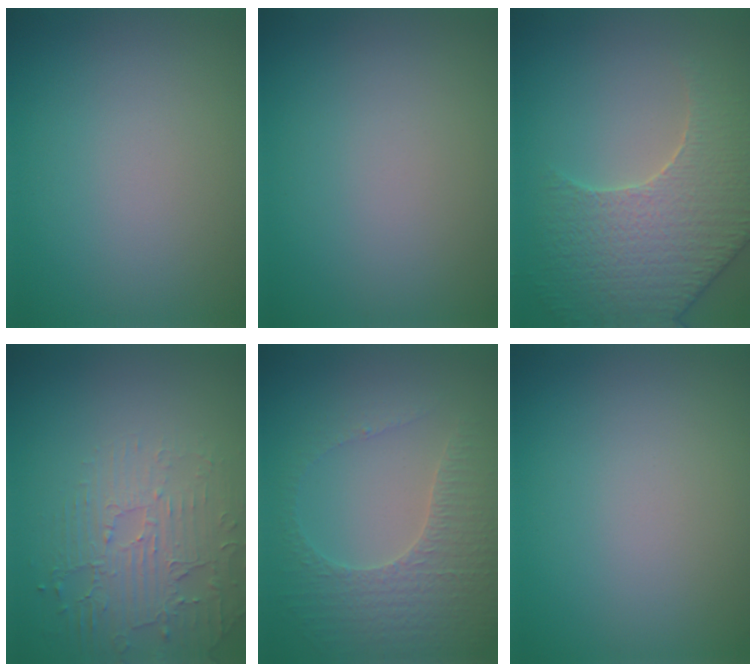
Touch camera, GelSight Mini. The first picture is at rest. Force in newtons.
{"total": 0.0}
{"total": 6.0, "press": 5.4, "slide": 2.7}
{"total": 2.6, "press": 2.1, "slide": 1.5}
{"total": 3.4, "press": 3.2, "slide": 1.1}
{"total": 0.0}